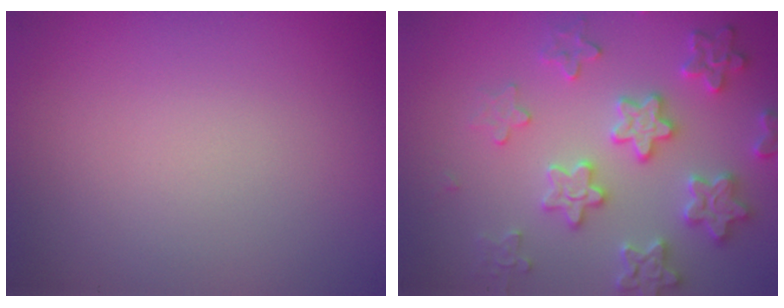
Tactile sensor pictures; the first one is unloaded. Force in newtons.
{"total": 5.4, "press": 5.3, "slide": 1.1}